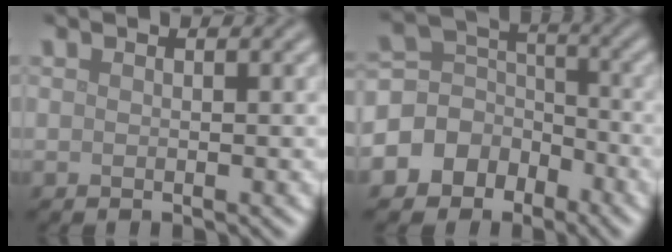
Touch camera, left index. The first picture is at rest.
{"total": 7.5, "force": [-3.7, 6.2, 1.9], "torque": [-0.031, 0.016, -0.093]}